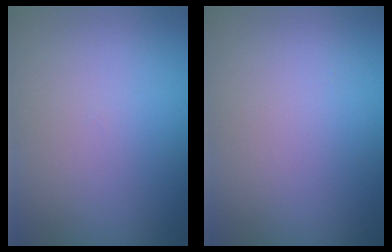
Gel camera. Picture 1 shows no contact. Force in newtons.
{"total": 0.0}